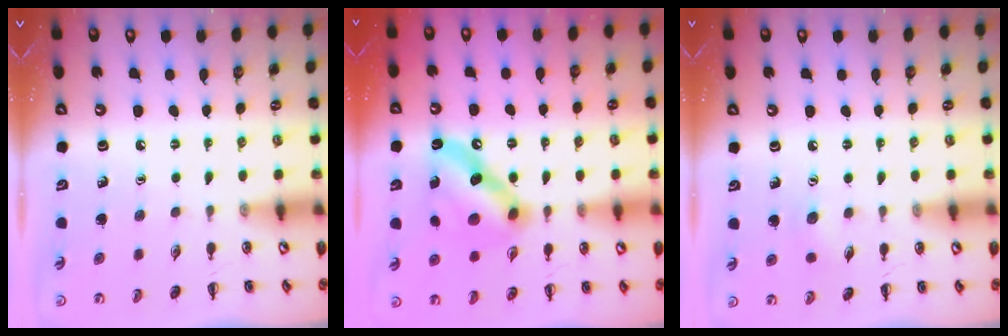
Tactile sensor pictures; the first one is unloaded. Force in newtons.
{"total": 13.1, "press": 13.0, "slide": 1.4}
{"total": 3.9, "press": 3.7, "slide": 1.0}